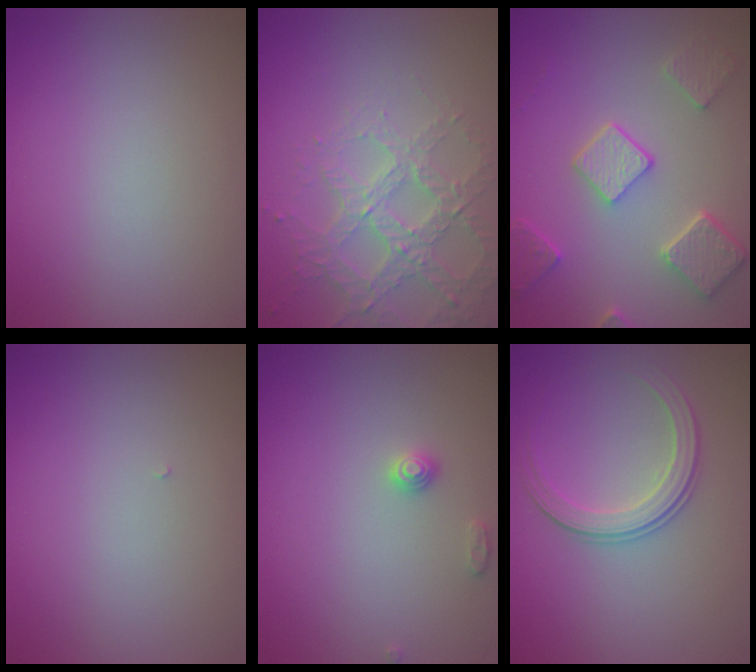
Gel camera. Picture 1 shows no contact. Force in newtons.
{"total": 4.1, "press": 3.5, "slide": 2.0}
{"total": 4.9, "press": 4.0, "slide": 2.9}
{"total": 0.0}
{"total": 1.2, "press": 1.2, "slide": 0.0}
{"total": 2.9, "press": 2.7, "slide": 1.0}